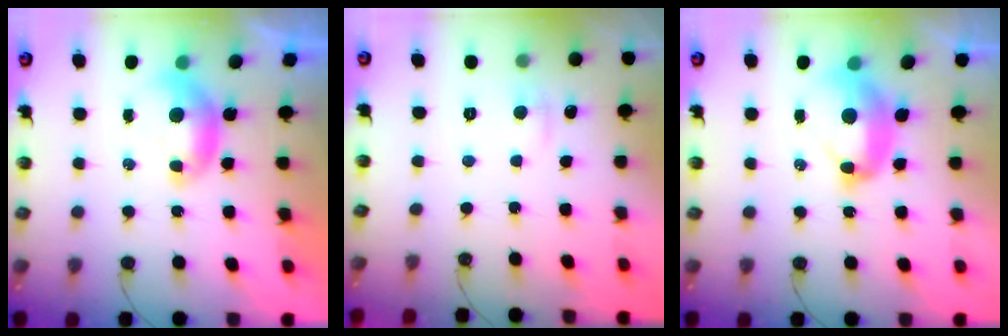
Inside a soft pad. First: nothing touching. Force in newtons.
{"total": 1.4, "press": 1.3, "slide": 0.6}
{"total": 4.8, "press": 4.7, "slide": 0.7}